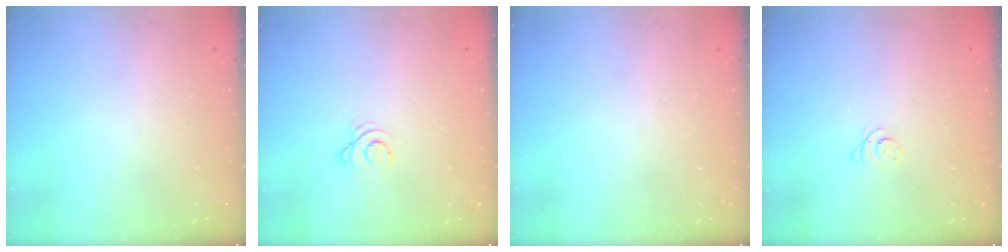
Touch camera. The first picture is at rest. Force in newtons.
{"total": 2.6, "press": 2.6, "slide": 0.3}
{"total": 0.0}
{"total": 2.5, "press": 2.5, "slide": 0.3}